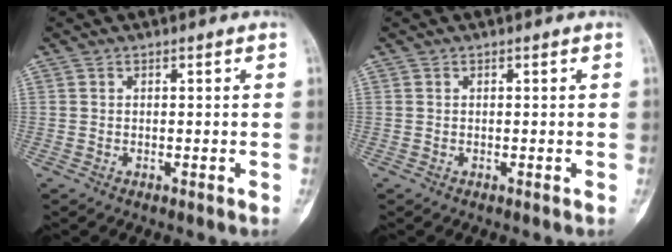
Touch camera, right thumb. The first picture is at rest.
{"total": 0.0}